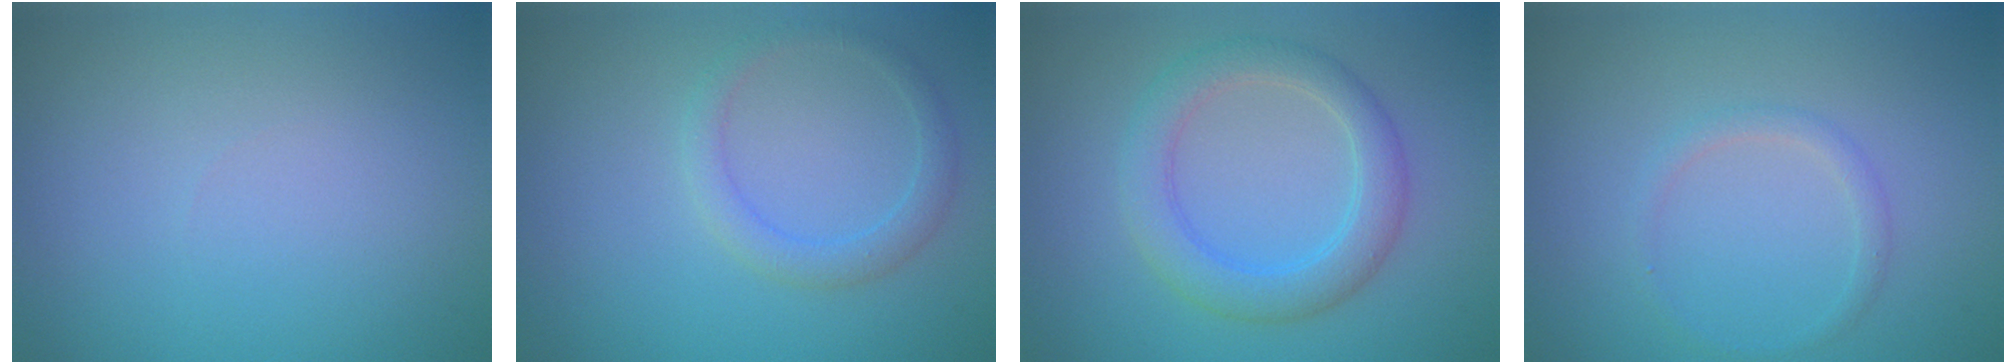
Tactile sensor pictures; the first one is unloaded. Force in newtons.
{"total": 2.0, "press": 2.0, "slide": 0.1}
{"total": 4.1, "press": 4.1, "slide": 0.3}
{"total": 1.2, "press": 1.2, "slide": 0.1}